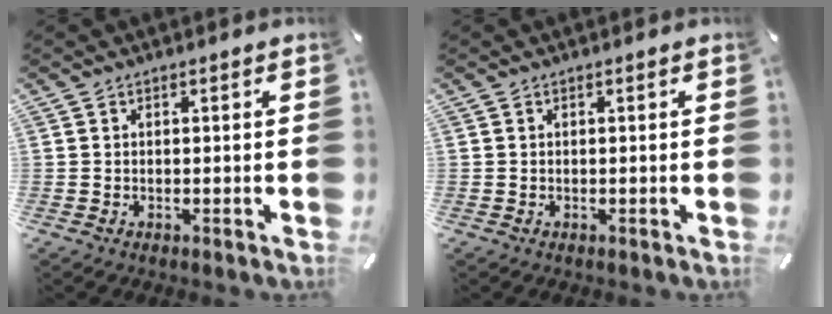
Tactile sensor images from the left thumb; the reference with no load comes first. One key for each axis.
{"total": 0.0}